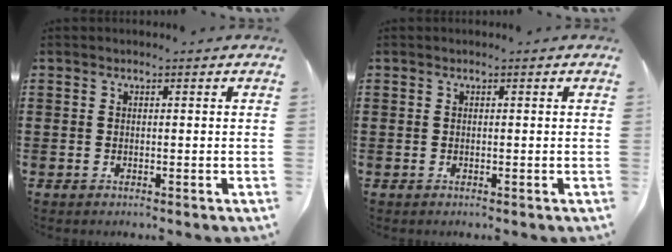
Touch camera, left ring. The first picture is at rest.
{"total": 0.0}